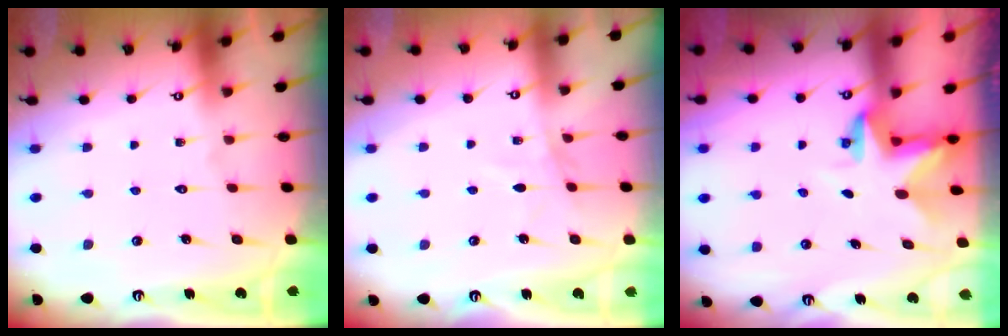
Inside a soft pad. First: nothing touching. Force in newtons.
{"total": 2.9, "press": 2.9, "slide": 0.4}
{"total": 3.0, "press": 3.0, "slide": 0.2}